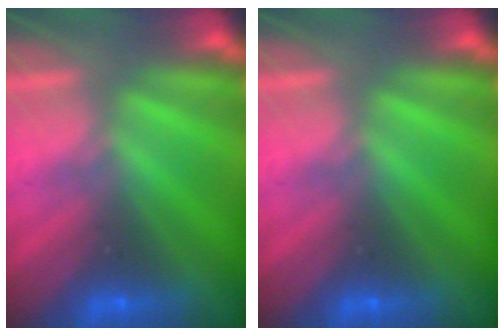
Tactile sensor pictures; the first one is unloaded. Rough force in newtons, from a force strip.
{"total": 0.0}